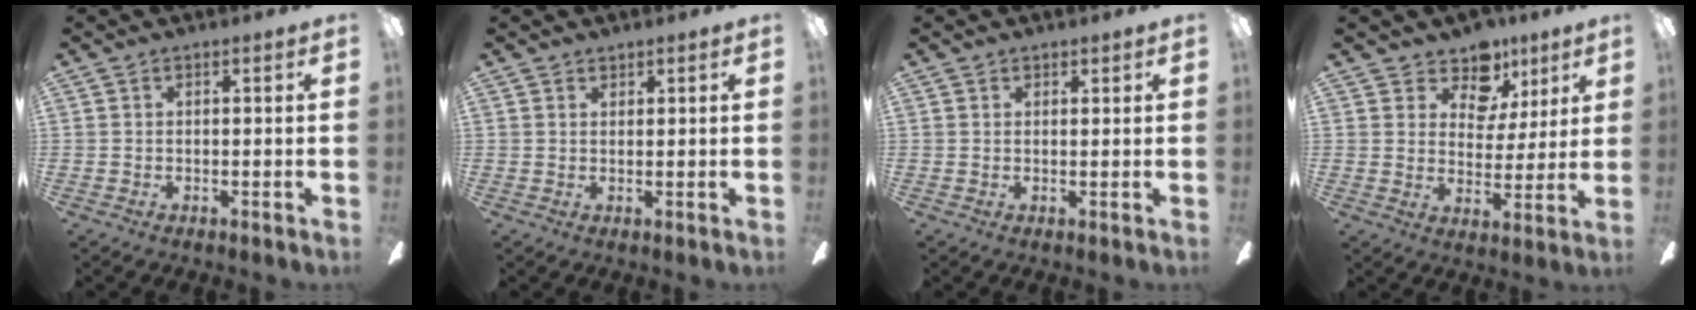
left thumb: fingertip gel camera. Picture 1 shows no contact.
{"total": 1.4, "force": [1.3, 0.6, 0.0], "torque": [0.001, -0.001, 0.025]}
{"total": 1.4, "force": [1.1, 0.9, 0.0], "torque": [0.009, -0.002, 0.019]}
{"total": 10.3, "force": [7.1, 6.7, 3.0], "torque": [-0.056, -0.048, 0.135]}